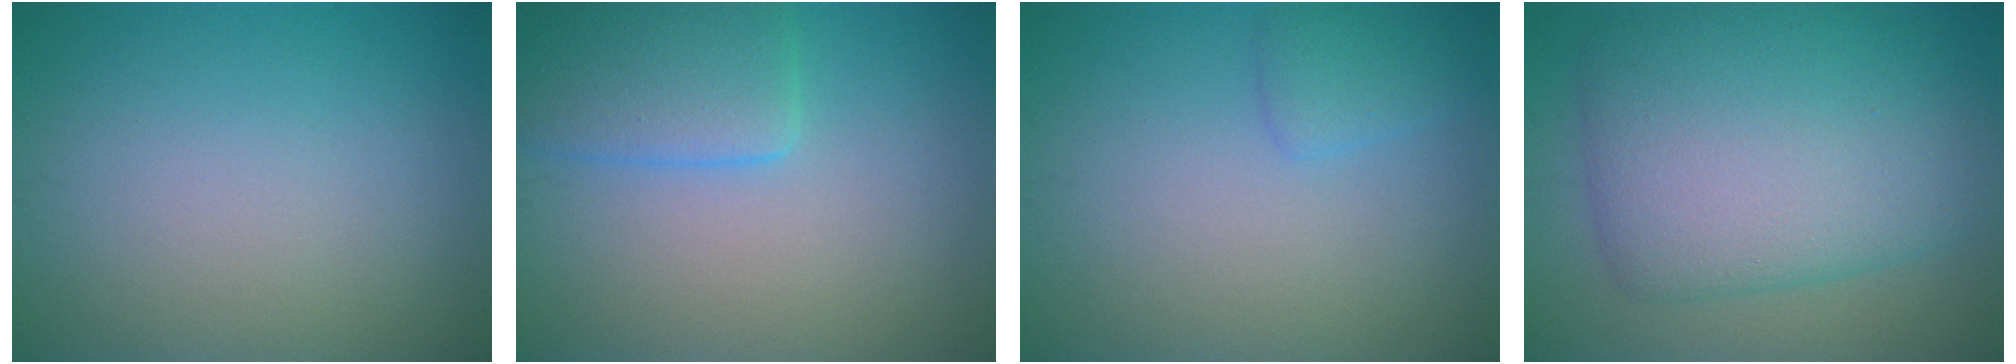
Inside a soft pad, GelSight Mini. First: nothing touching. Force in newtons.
{"total": 4.4, "press": 4.4, "slide": 0.2}
{"total": 1.6, "press": 1.6, "slide": 0.1}
{"total": 10.4, "press": 10.4, "slide": 0.2}